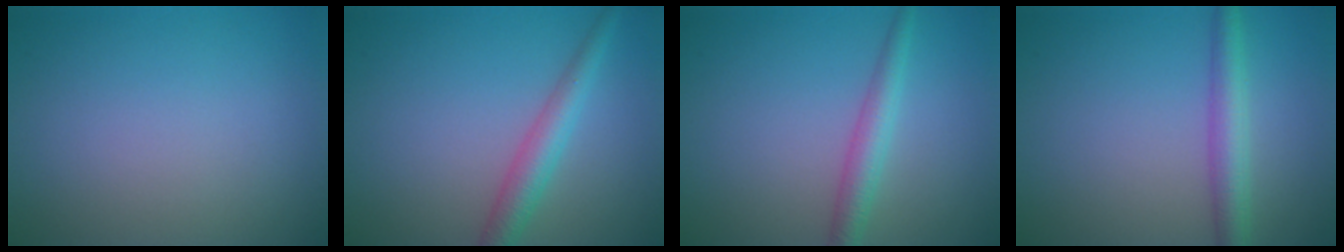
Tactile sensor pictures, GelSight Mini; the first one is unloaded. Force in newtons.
{"total": 3.2, "press": 3.2, "slide": 0.0}
{"total": 2.6, "press": 2.6, "slide": 0.1}
{"total": 3.4, "press": 3.4, "slide": 0.1}